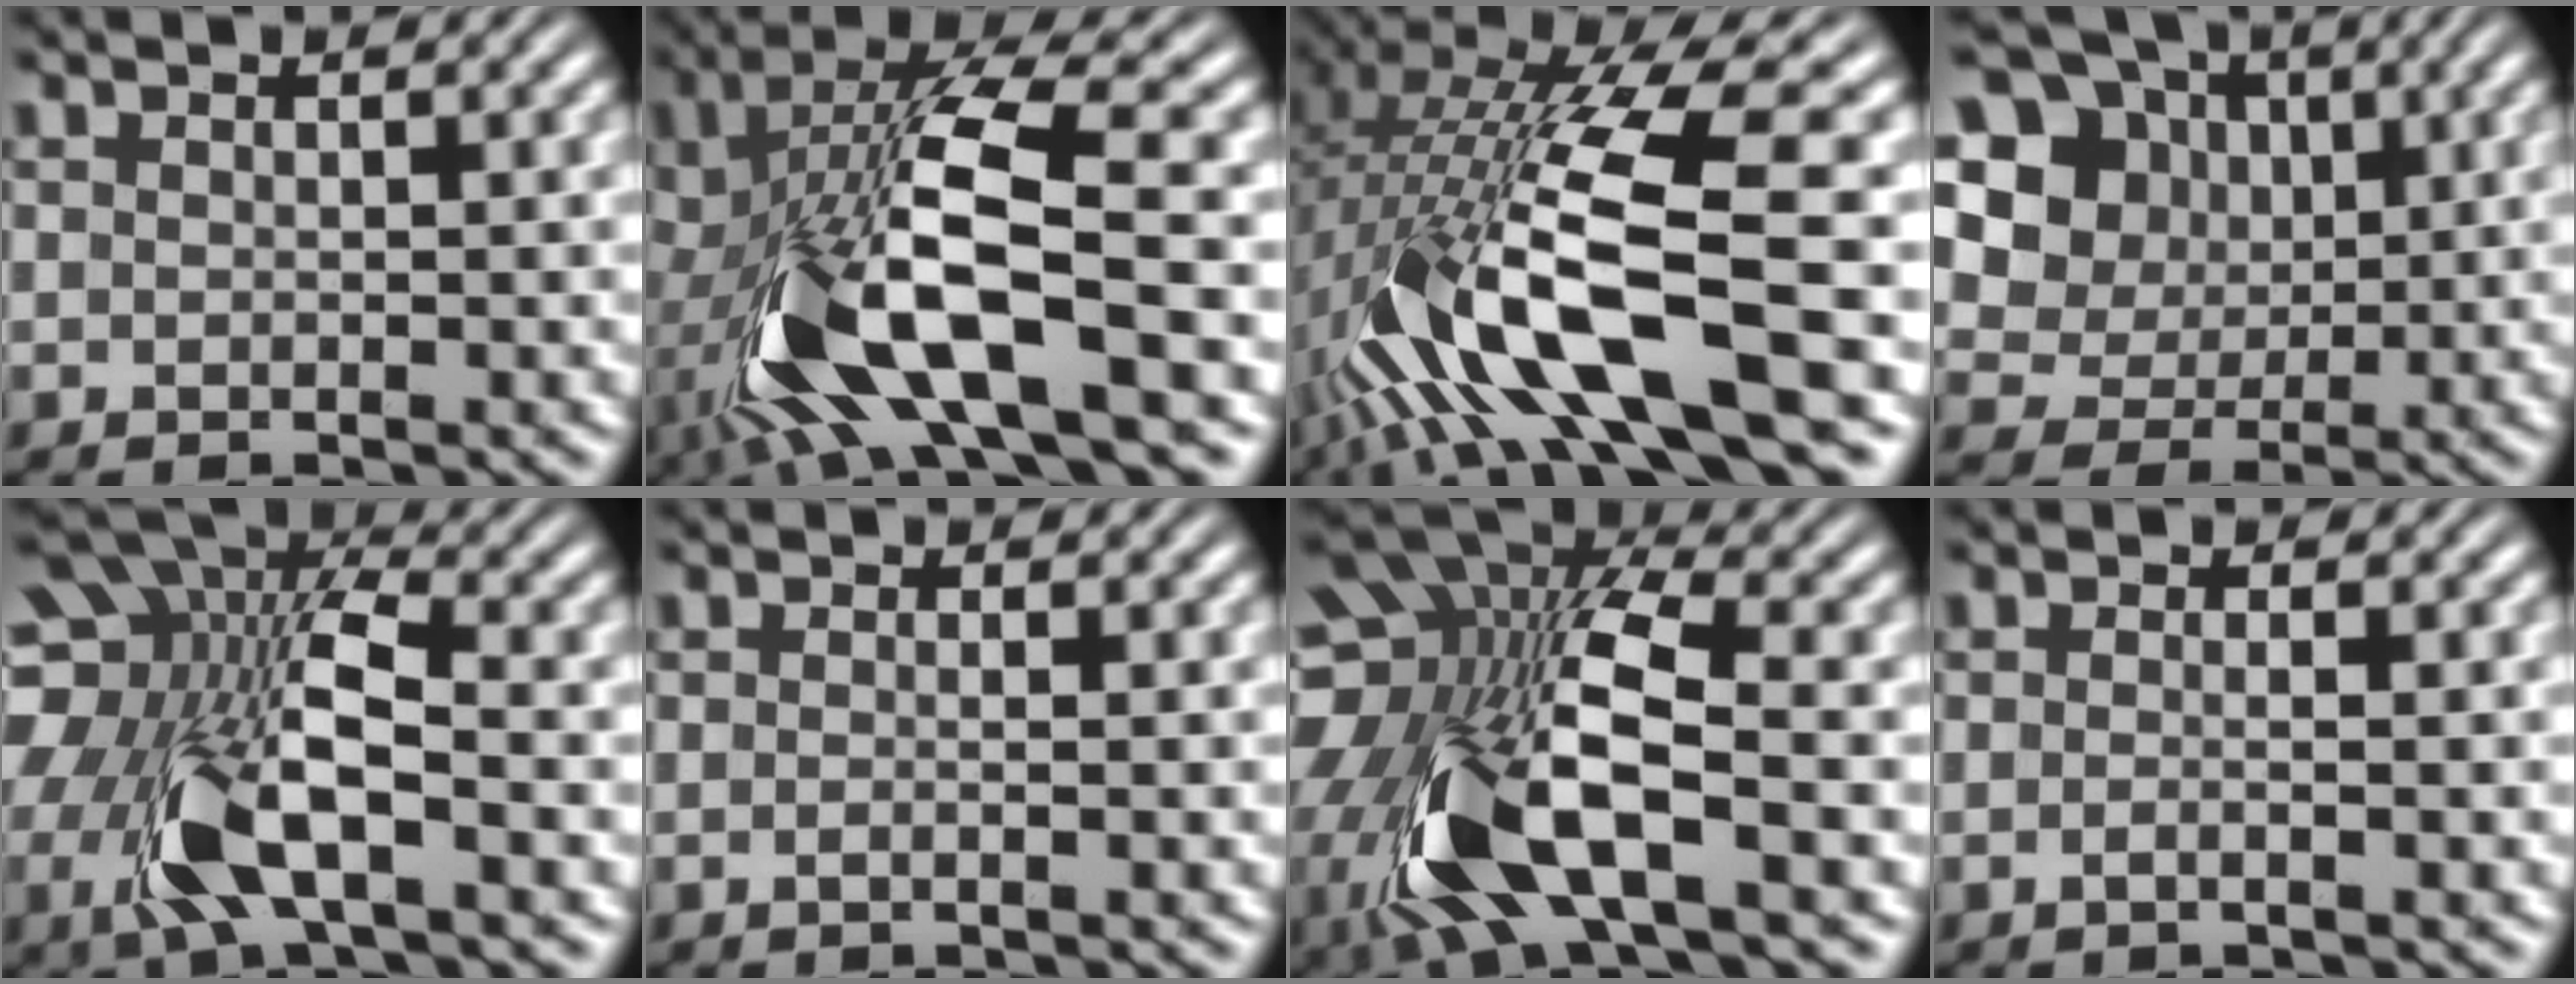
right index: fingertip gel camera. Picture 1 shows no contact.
{"total": 11.2, "force": [-2.5, 4.5, 10.0], "torque": [-0.204, -0.022, -0.026]}
{"total": 12.4, "force": [-2.8, 4.8, 11.1], "torque": [-0.228, -0.025, -0.022]}
{"total": 14.3, "force": [3.0, 12.0, 7.1], "torque": [-0.153, -0.020, 0.046]}
{"total": 10.9, "force": [-0.2, 7.1, 8.3], "torque": [-0.175, -0.015, -0.001]}
{"total": 0.9, "force": [-0.6, -0.1, 0.6], "torque": [-0.016, -0.002, -0.013]}
{"total": 12.8, "force": [-1.2, 7.4, 10.3], "torque": [-0.213, -0.026, -0.011]}
{"total": 1.2, "force": [-0.8, -0.3, 0.8], "torque": [-0.021, -0.005, -0.015]}